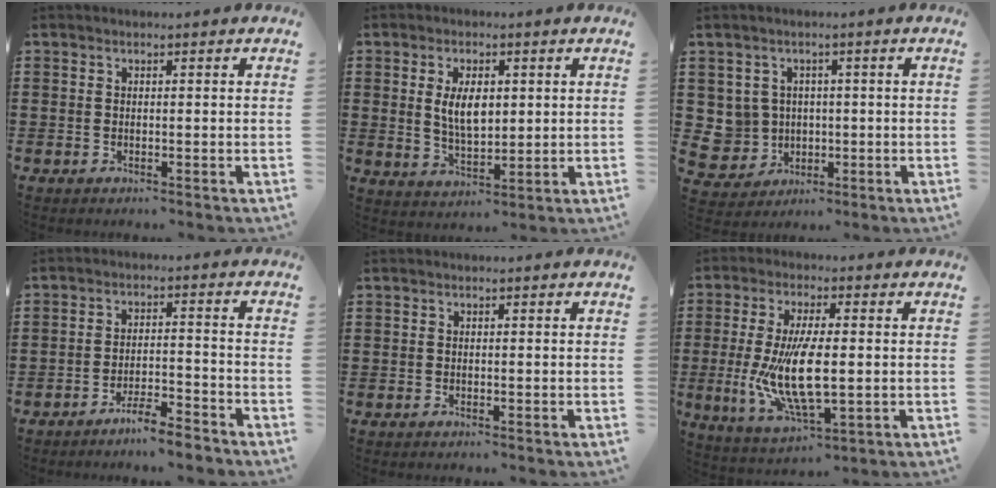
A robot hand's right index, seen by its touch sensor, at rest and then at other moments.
{"total": 5.9, "force": [1.1, 3.0, 5.0], "torque": [-0.087, 0.003, 0.014]}
{"total": 4.6, "force": [0.2, 4.5, 0.5], "torque": [-0.048, 0.005, 0.002]}
{"total": 4.7, "force": [-4.4, 0.1, 1.6], "torque": [-0.034, 0.001, -0.086]}
{"total": 0.0}
{"total": 11.8, "force": [-0.4, 4.6, 10.8], "torque": [-0.227, -0.018, -0.010]}